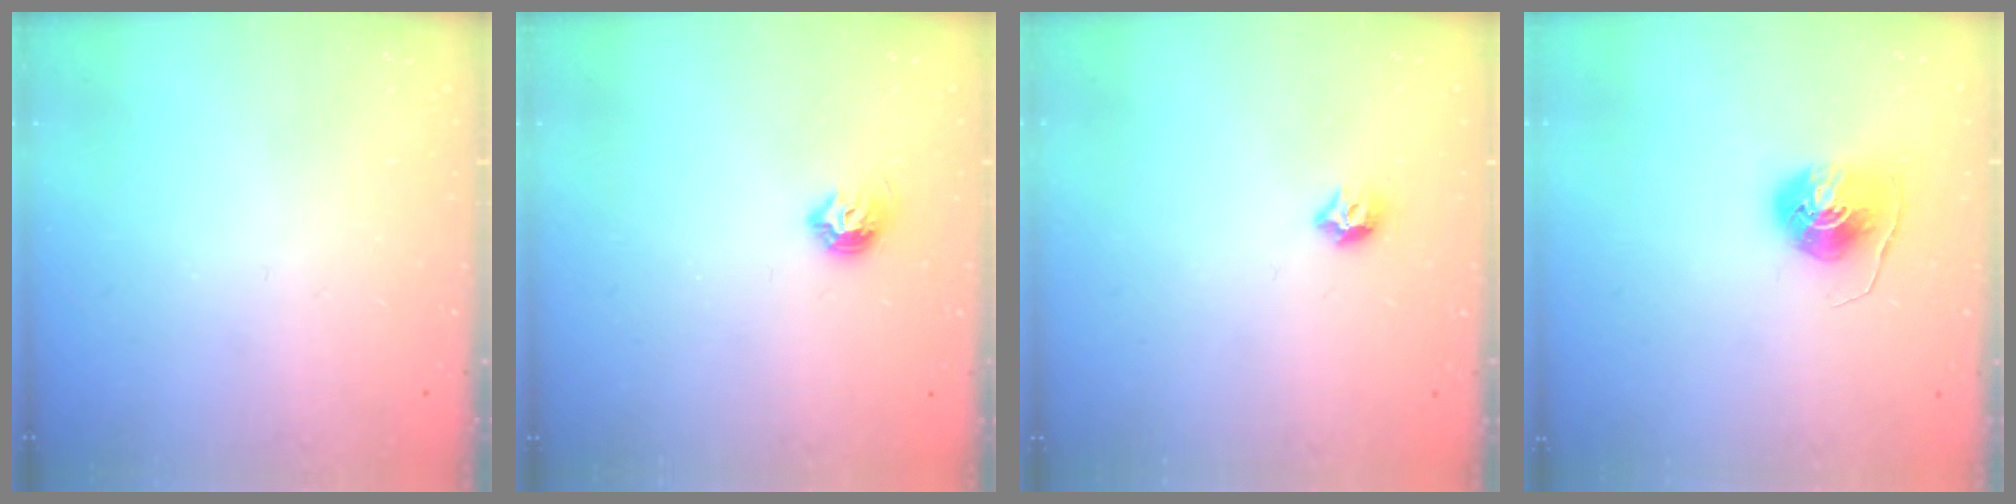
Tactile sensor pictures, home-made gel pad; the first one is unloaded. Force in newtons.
{"total": 7.5, "press": 7.4, "slide": 1.0}
{"total": 6.0, "press": 5.9, "slide": 0.9}
{"total": 7.3, "press": 7.3, "slide": 0.1}